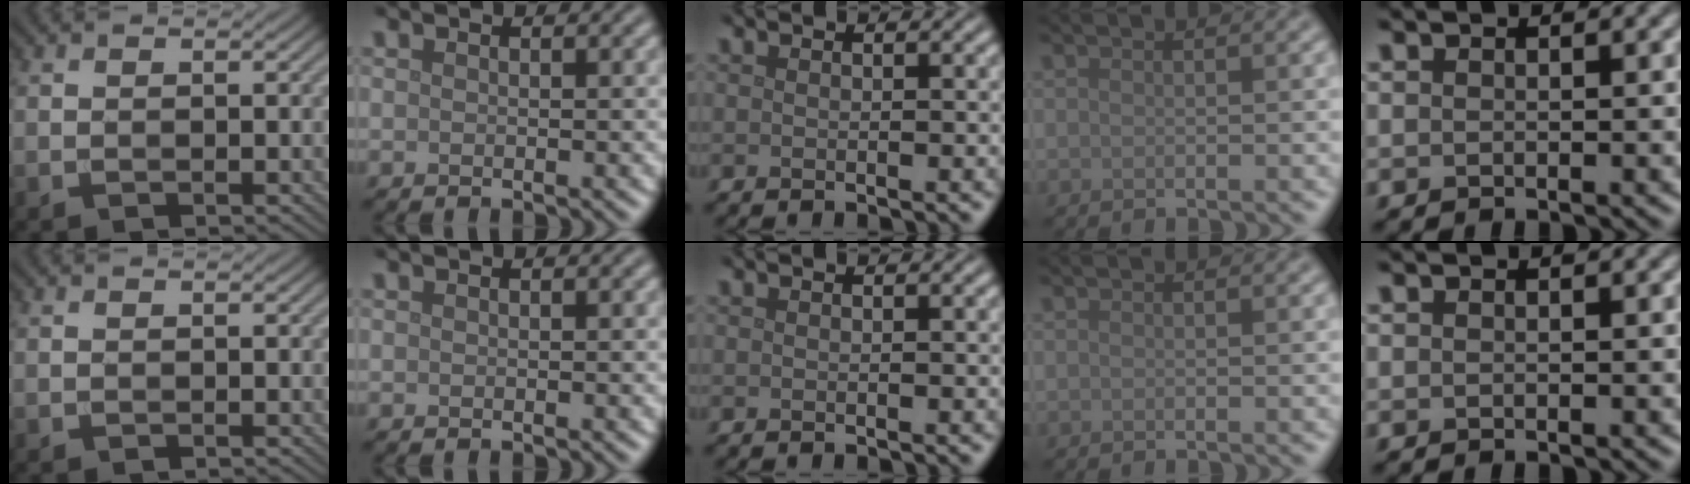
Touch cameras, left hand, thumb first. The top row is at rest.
{}